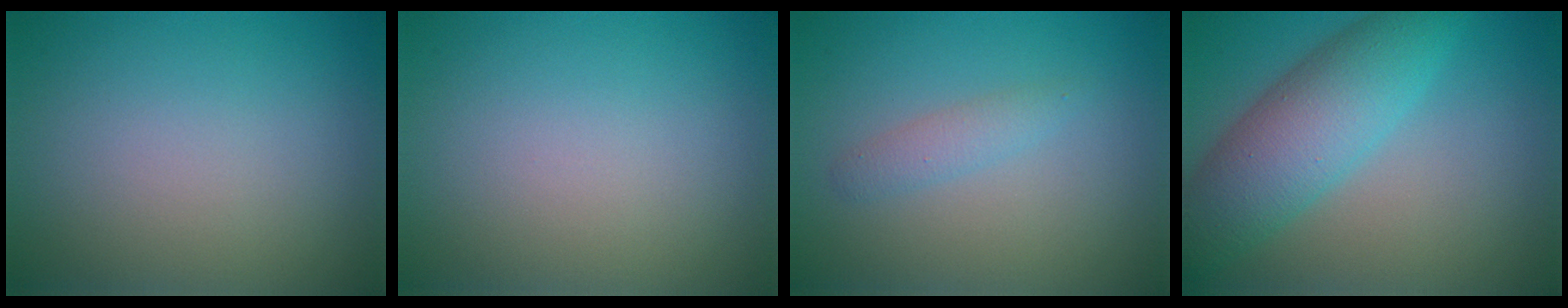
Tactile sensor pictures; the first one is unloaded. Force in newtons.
{"total": 0.0}
{"total": 1.5, "press": 1.5, "slide": 0.0}
{"total": 7.0, "press": 7.0, "slide": 0.0}